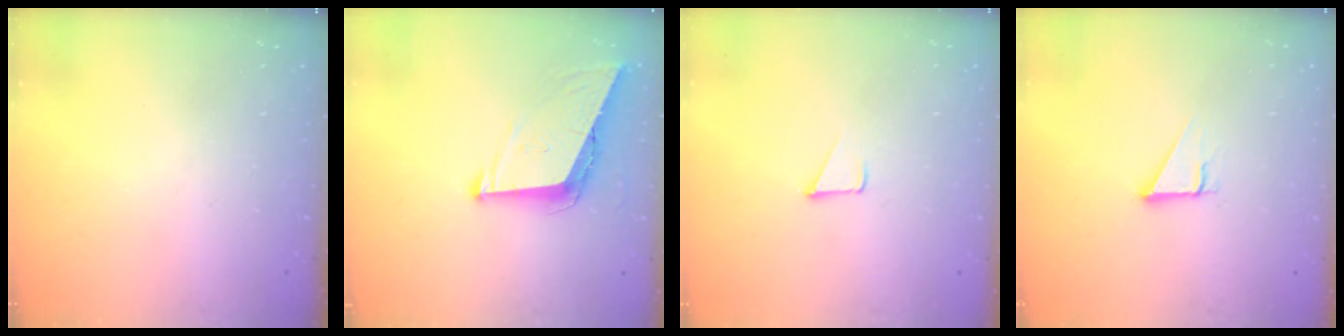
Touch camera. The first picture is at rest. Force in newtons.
{"total": 7.8, "press": 7.8, "slide": 0.9}
{"total": 2.3, "press": 2.3, "slide": 0.2}
{"total": 3.0, "press": 3.0, "slide": 0.1}